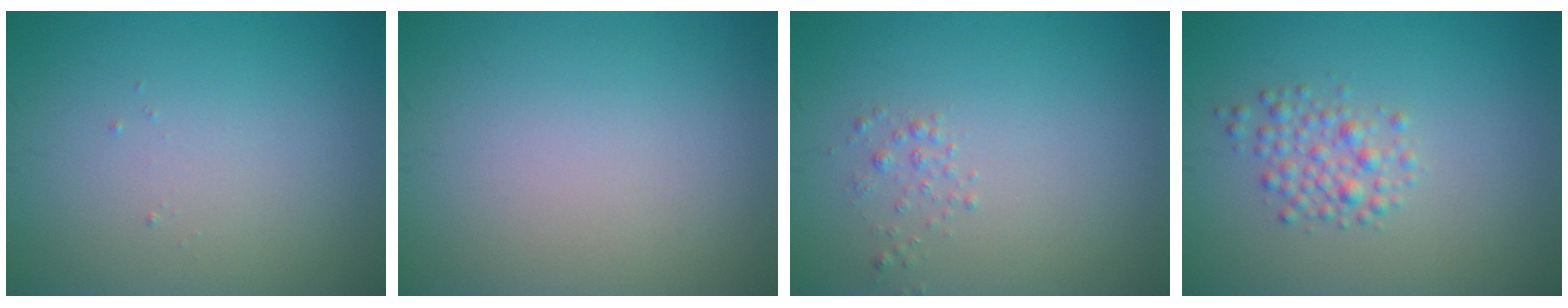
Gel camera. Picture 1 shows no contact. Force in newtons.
{"total": 0.0}
{"total": 1.0, "press": 1.0, "slide": 0.1}
{"total": 2.3, "press": 2.3, "slide": 0.1}